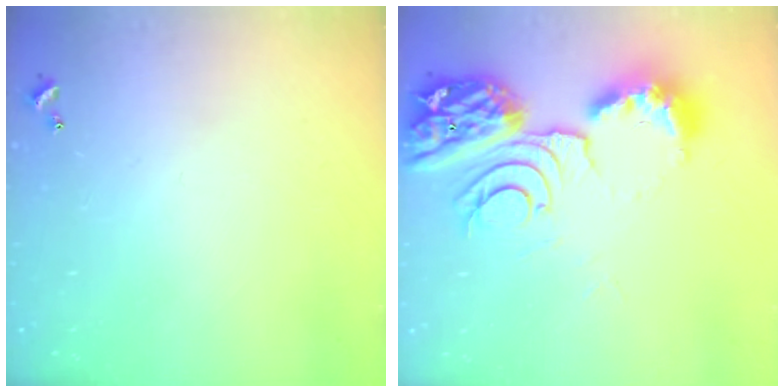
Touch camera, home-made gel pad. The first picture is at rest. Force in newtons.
{"total": 14.1, "press": 14.1, "slide": 1.5}